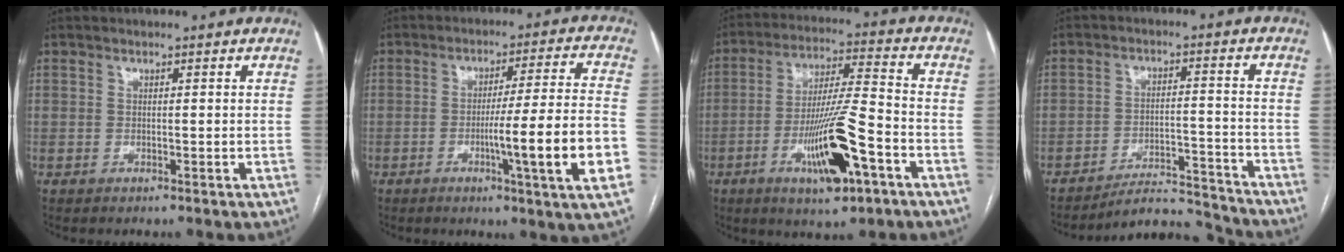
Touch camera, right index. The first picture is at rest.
{"total": 14.3, "force": [-4.0, -1.4, 13.6], "torque": [-0.210, -0.013, -0.066]}
{"total": 14.0, "force": [-5.9, 1.7, 12.5], "torque": [-0.232, -0.007, -0.097]}
{"total": 8.7, "force": [-8.7, 0.1, -0.6], "torque": [0.012, 0.026, -0.137]}